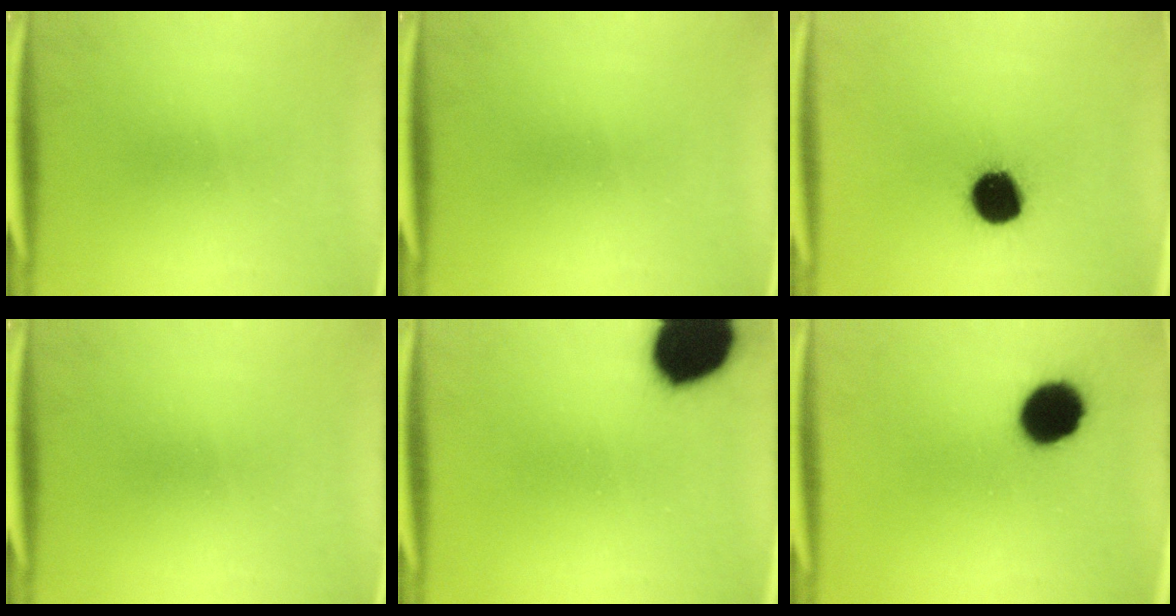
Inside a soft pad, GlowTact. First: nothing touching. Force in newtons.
{"total": 0.0}
{"total": 12.7}
{"total": 0.0}
{"total": 19.7}
{"total": 11.5}